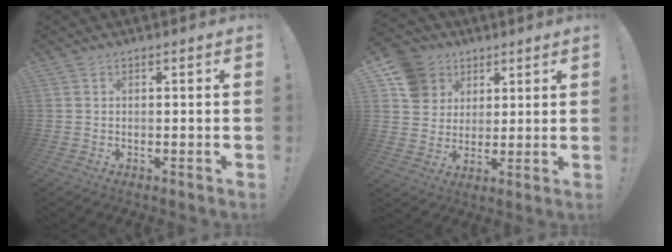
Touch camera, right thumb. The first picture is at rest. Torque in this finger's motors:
{"motor_torque": [-0.76, 0.68, 0.62, 0.39, 0.22]}